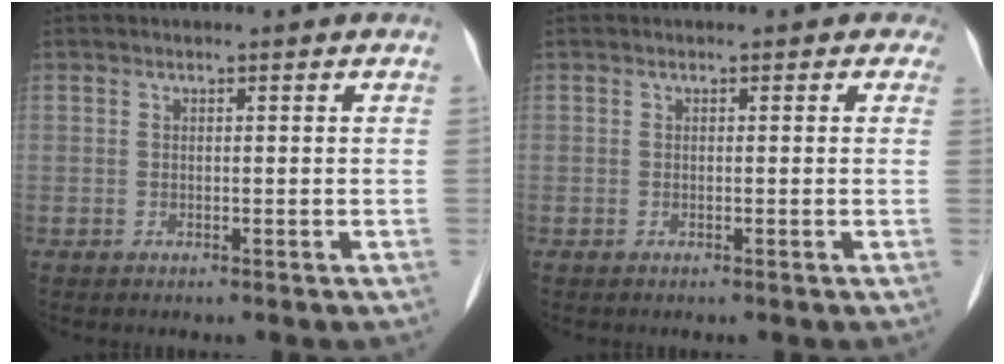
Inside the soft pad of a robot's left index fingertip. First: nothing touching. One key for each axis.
{"total": 0.8, "fx": 0.1, "fy": 0.8, "fz": -0.1, "tx": 0.014, "ty": 0.005, "tz": -0.012}